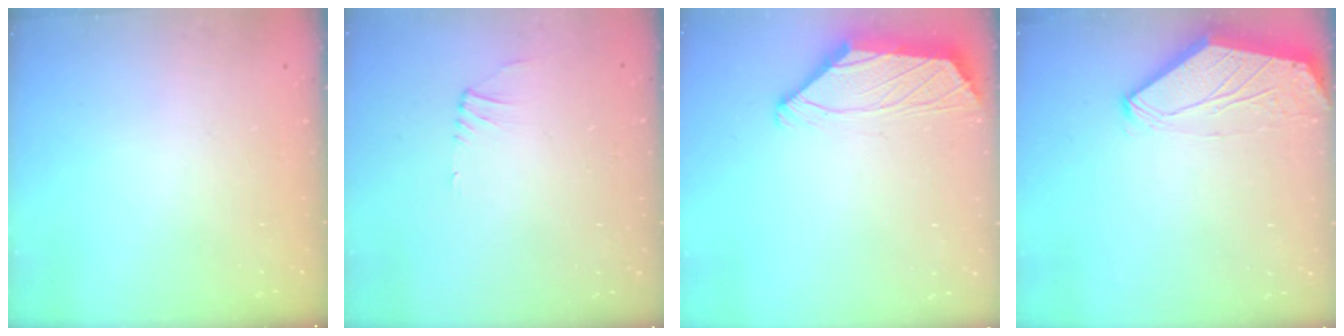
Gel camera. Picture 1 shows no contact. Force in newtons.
{"total": 0.5, "press": 0.4, "slide": 0.4}
{"total": 2.2, "press": 2.1, "slide": 0.7}
{"total": 0.0}